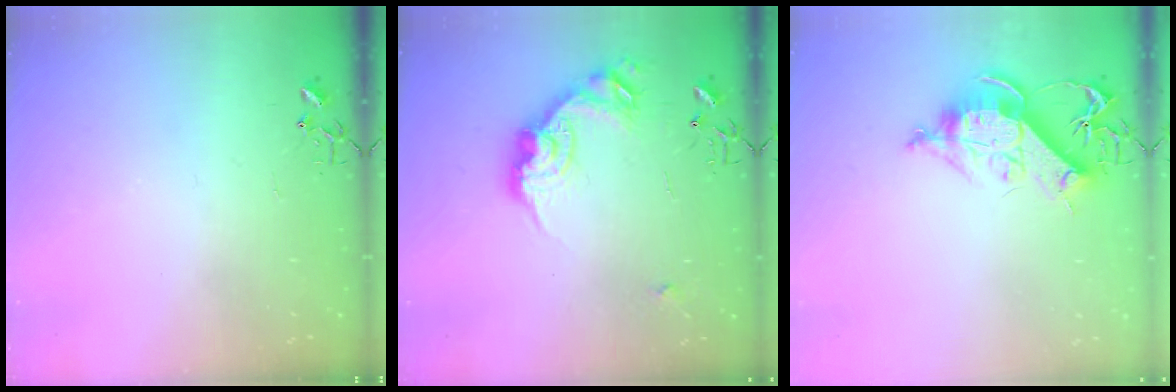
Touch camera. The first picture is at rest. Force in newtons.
{"total": 16.0, "press": 16.0, "slide": 0.3}
{"total": 11.6, "press": 11.5, "slide": 1.4}